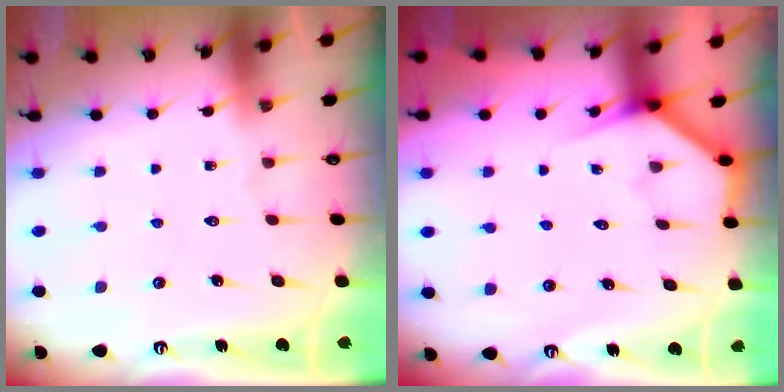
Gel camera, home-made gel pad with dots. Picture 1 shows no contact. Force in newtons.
{"total": 3.8, "press": 3.7, "slide": 0.3}